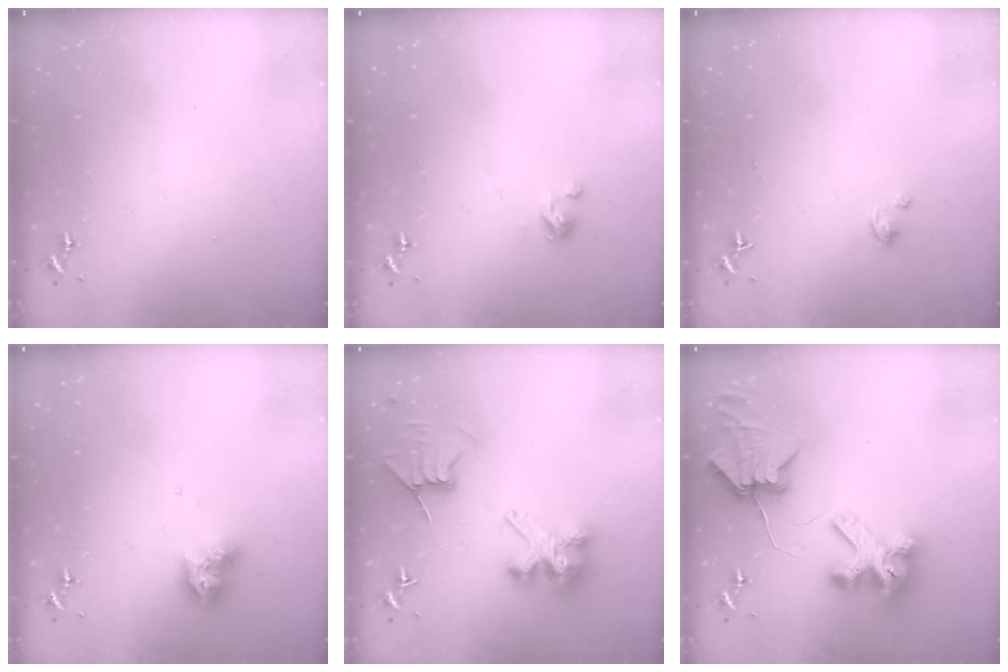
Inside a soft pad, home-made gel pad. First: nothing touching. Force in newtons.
{"total": 2.7, "press": 2.7, "slide": 0.3}
{"total": 2.4, "press": 2.4, "slide": 0.3}
{"total": 10.3, "press": 10.3, "slide": 1.2}
{"total": 9.5, "press": 9.5, "slide": 0.7}
{"total": 9.4, "press": 9.4, "slide": 1.2}